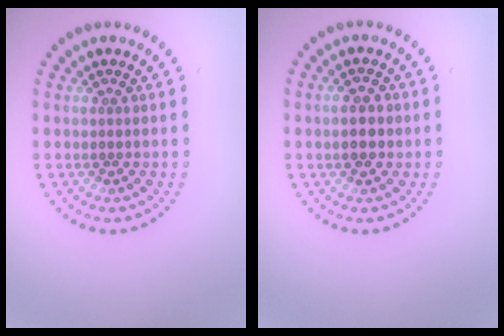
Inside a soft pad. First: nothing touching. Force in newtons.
{"total": 2.3, "press": 2.3, "slide": 0.3}